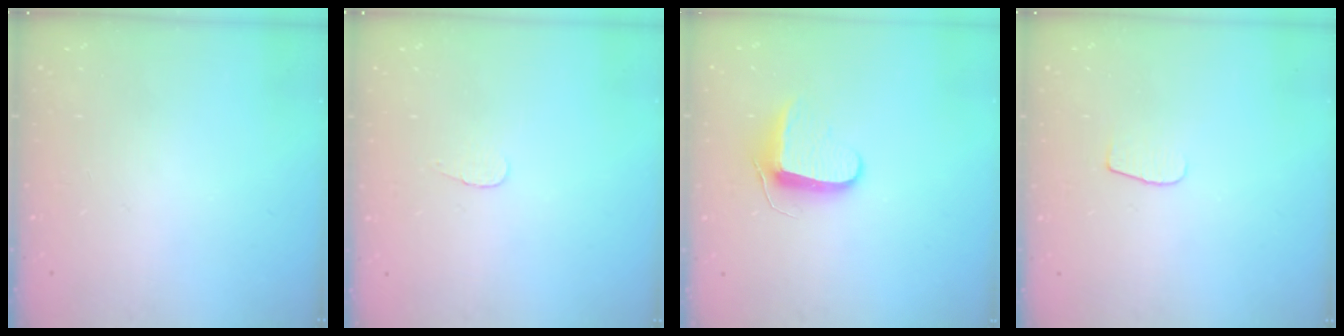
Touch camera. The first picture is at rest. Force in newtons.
{"total": 2.8, "press": 2.8, "slide": 0.3}
{"total": 9.6, "press": 9.6, "slide": 0.8}
{"total": 4.8, "press": 4.8, "slide": 0.6}